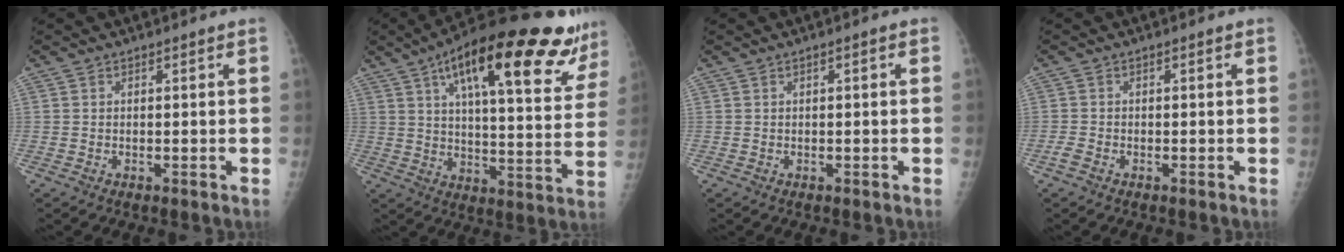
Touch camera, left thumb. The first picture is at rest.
{"total": 26.9, "force": [16.3, 7.7, 19.9], "torque": [-0.267, -0.030, 0.238]}
{"total": 0.8, "force": [0.1, 0.2, 0.7], "torque": [-0.011, 0.002, 0.001]}
{"total": 1.4, "force": [-0.8, 0.7, 0.9], "torque": [-0.026, 0.001, -0.018]}